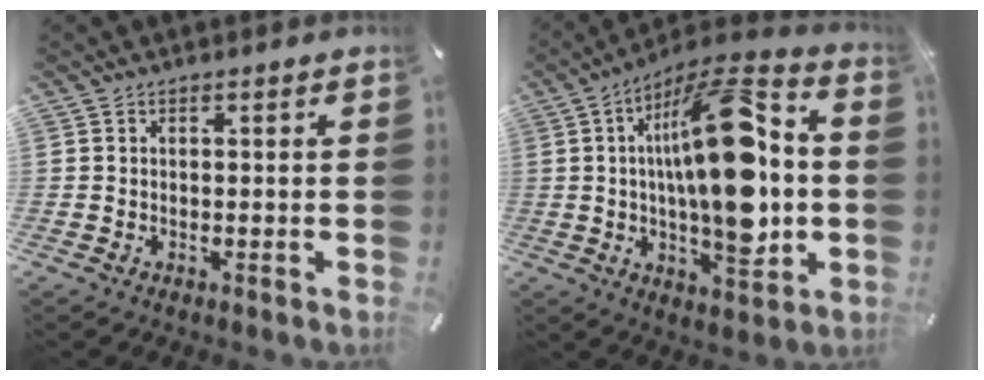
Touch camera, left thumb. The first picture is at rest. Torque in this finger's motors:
{"motor_torque": [0.71, 2.12, 2.77, 0.00, 0.35]}